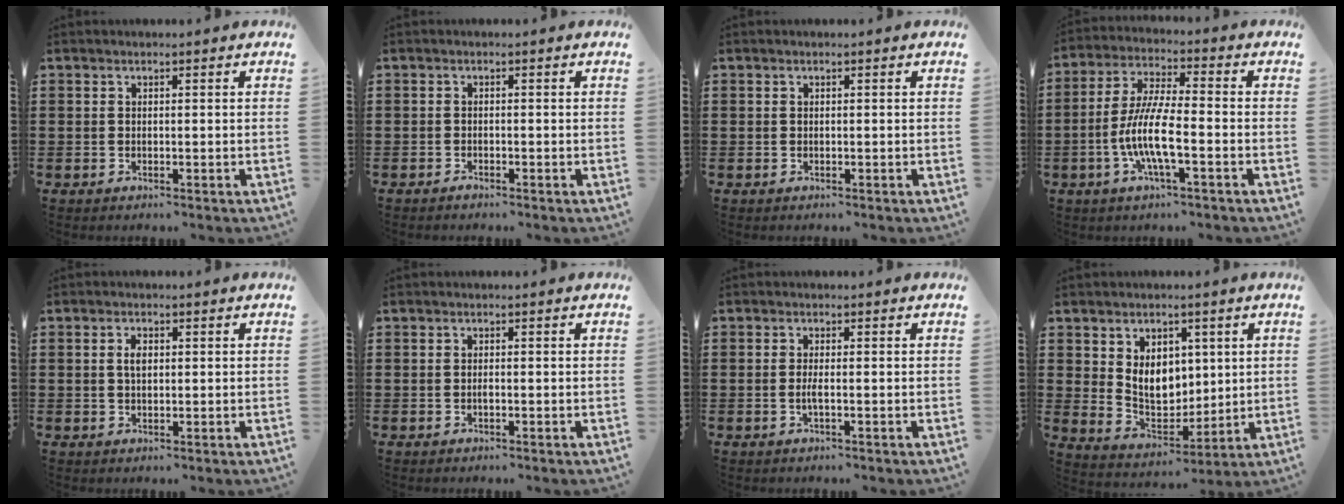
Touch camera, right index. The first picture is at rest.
{"total": 0.7, "force": [-0.7, 0.1, 0.1], "torque": [-0.004, -0.001, -0.015]}
{"total": 0.0}
{"total": 9.0, "force": [-2.8, 1.8, 8.3], "torque": [-0.186, -0.016, -0.060]}
{"total": 2.0, "force": [0.4, 1.0, 1.7], "torque": [-0.037, 0.007, 0.005]}
{"total": 0.6, "force": [-0.2, 0.1, 0.6], "torque": [-0.011, -0.003, -0.003]}
{"total": 1.6, "force": [-0.5, 0.1, 1.5], "torque": [-0.035, -0.004, -0.011]}
{"total": 7.5, "force": [2.0, 5.6, 4.6], "torque": [-0.080, 0.005, 0.037]}